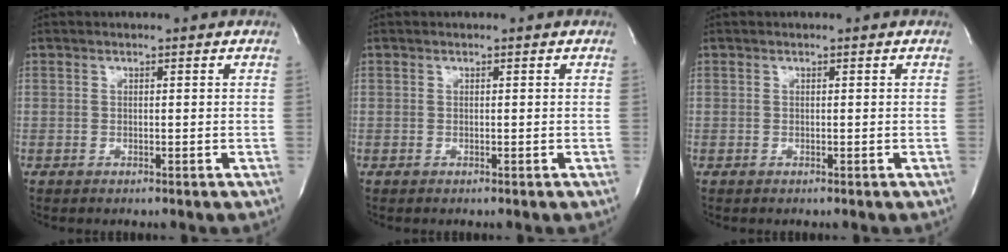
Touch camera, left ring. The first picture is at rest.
{"total": 0.0}
{"total": 0.0}